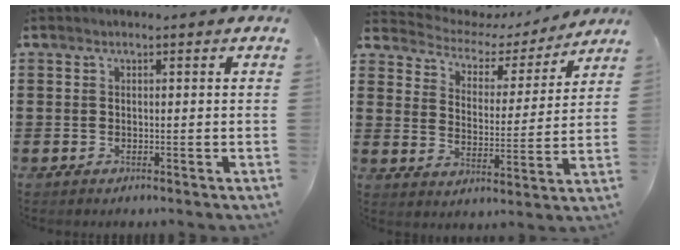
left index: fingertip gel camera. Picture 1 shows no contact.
{"total": 3.8, "force": [3.4, 1.6, 0.3], "torque": [-0.035, -0.024, 0.051]}